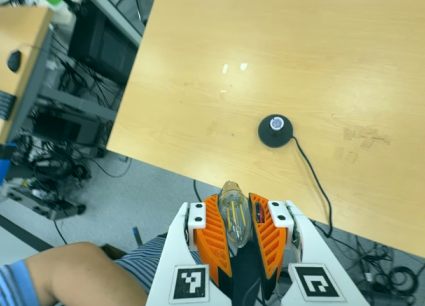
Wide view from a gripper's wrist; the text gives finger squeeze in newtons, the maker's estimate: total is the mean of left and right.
{"total": 20.7, "left": 24.0, "right": 17.3}